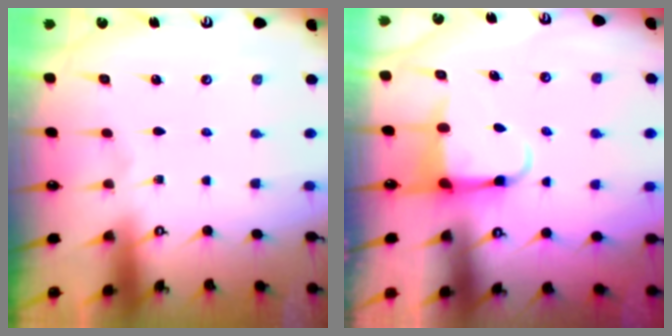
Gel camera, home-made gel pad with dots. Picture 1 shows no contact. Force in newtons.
{"total": 3.9, "press": 3.8, "slide": 0.7}